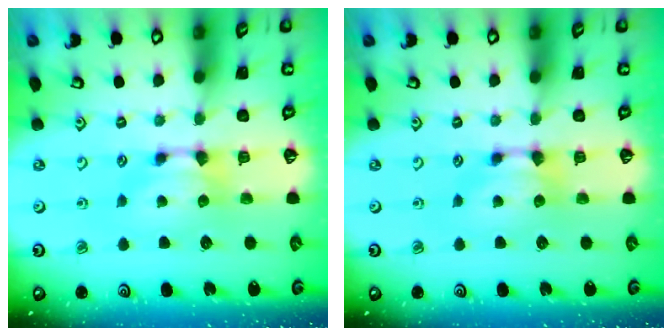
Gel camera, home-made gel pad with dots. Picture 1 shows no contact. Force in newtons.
{"total": 0.0}